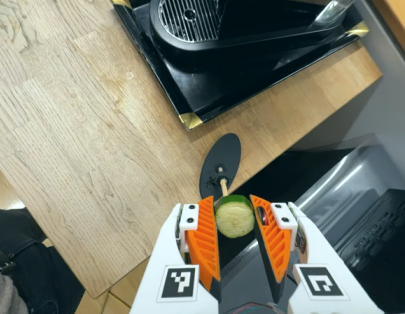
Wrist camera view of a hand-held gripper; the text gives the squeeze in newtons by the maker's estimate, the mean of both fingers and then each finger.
{"total": 9.8, "left": 9.9, "right": 9.7}